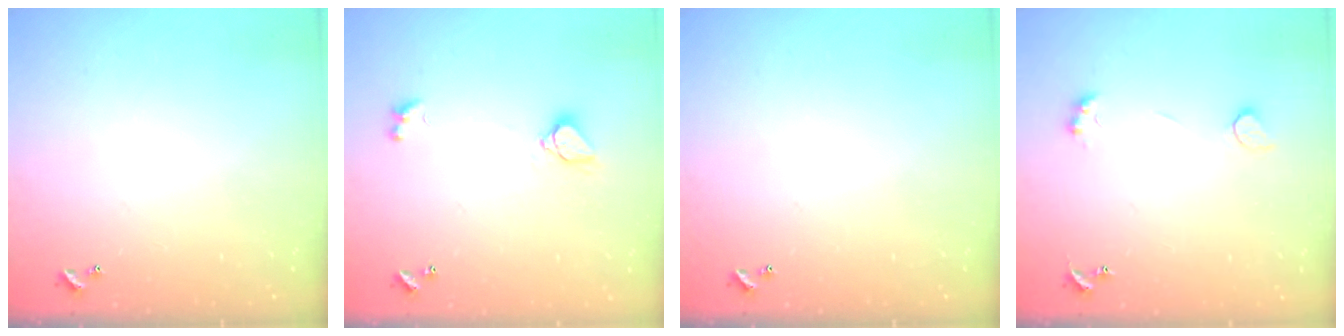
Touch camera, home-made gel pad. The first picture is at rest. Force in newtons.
{"total": 2.1, "press": 2.0, "slide": 0.5}
{"total": 0.0}
{"total": 3.7, "press": 3.4, "slide": 1.2}